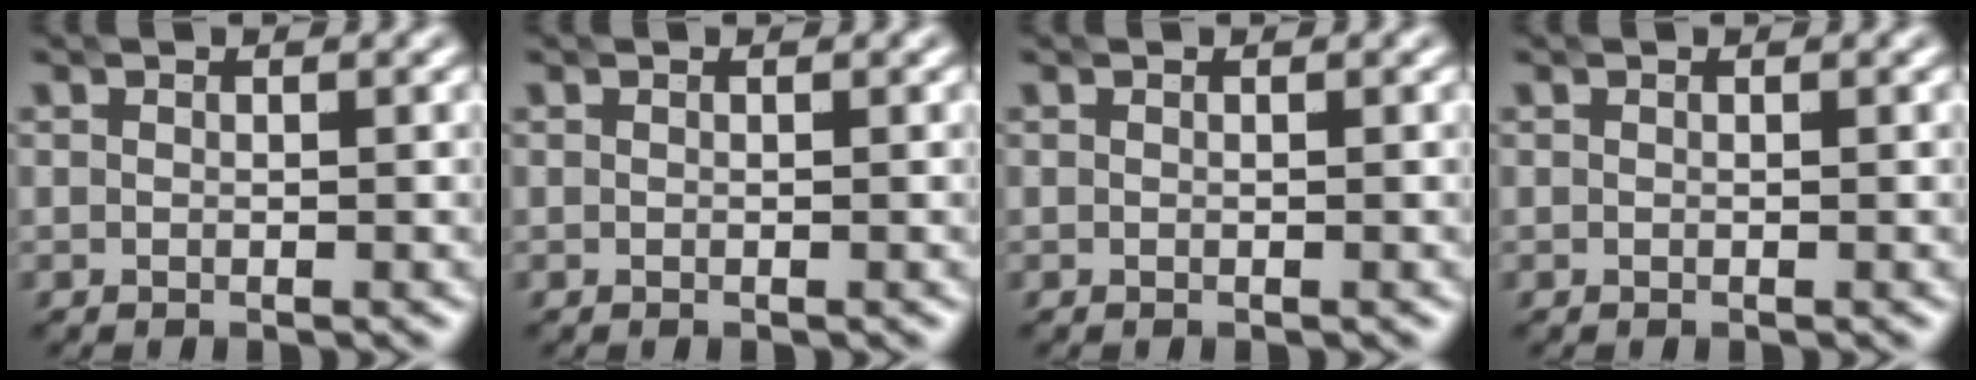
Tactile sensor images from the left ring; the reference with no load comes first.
{"total": 0.0}
{"total": 0.0}
{"total": 0.0}